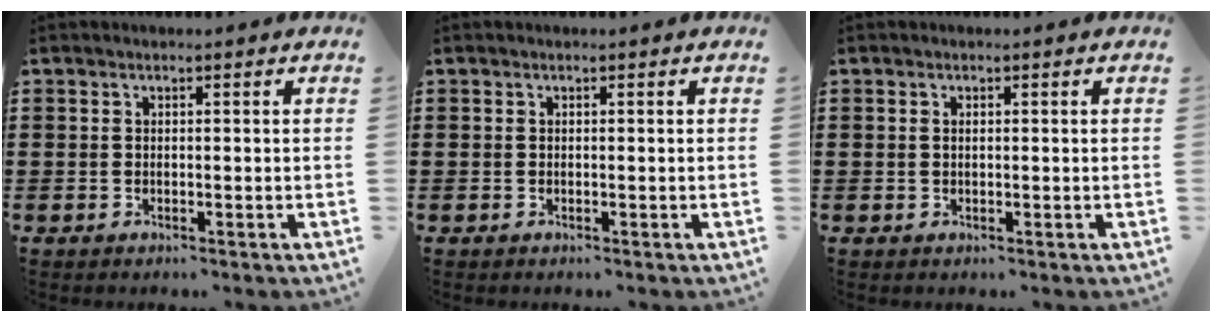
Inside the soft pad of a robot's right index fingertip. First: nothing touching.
{"total": 0.0}
{"total": 0.6, "force": [0.1, 0.3, 0.5], "torque": [-0.012, 0.001, 0.002]}